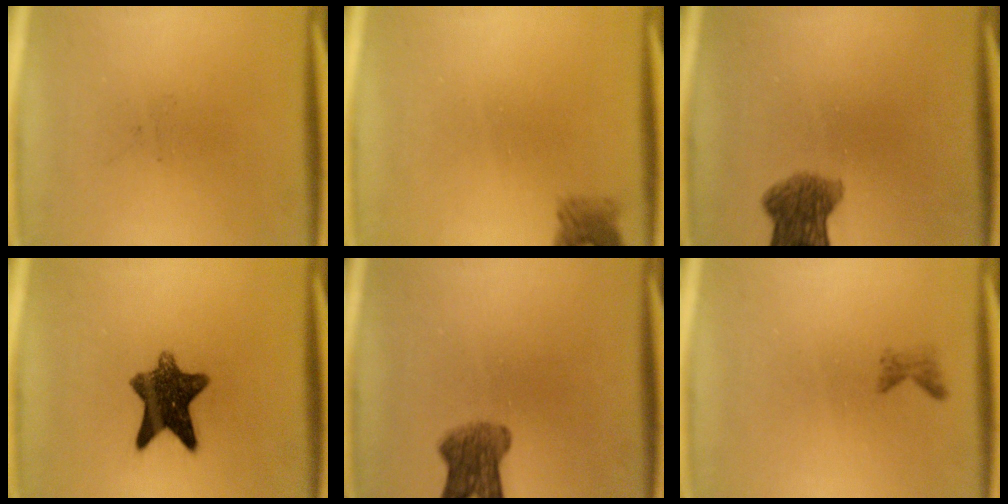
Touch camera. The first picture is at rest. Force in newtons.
{"total": 2.1}
{"total": 6.4}
{"total": 9.8}
{"total": 5.7}
{"total": 0.9}